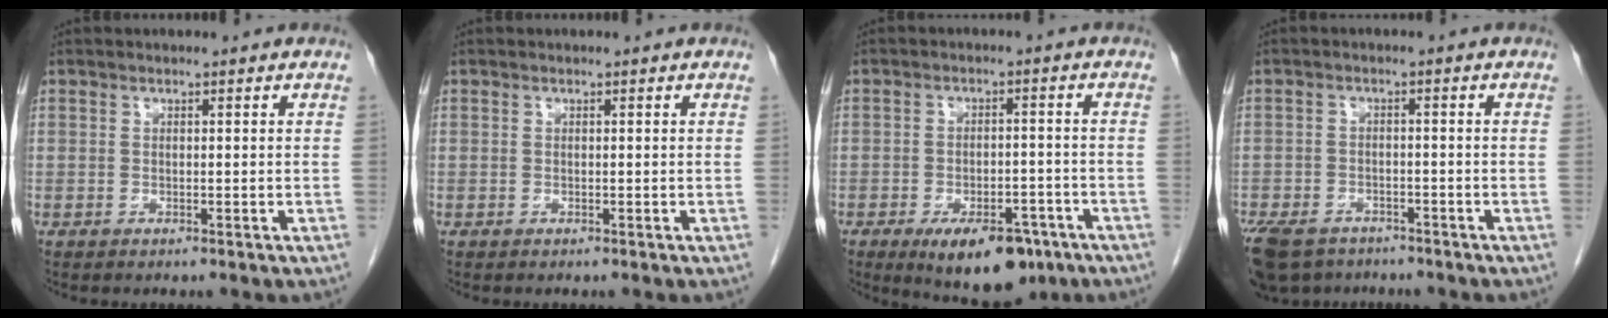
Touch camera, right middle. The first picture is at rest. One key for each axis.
{"total": 0.0}
{"total": 11.1, "fx": -7.0, "fy": 4.8, "fz": 7.2, "tx": -0.097, "ty": -0.004, "tz": -0.099}
{"total": 11.0, "fx": -8.2, "fy": 6.1, "fz": 4.1, "tx": -0.100, "ty": -0.015, "tz": -0.121}